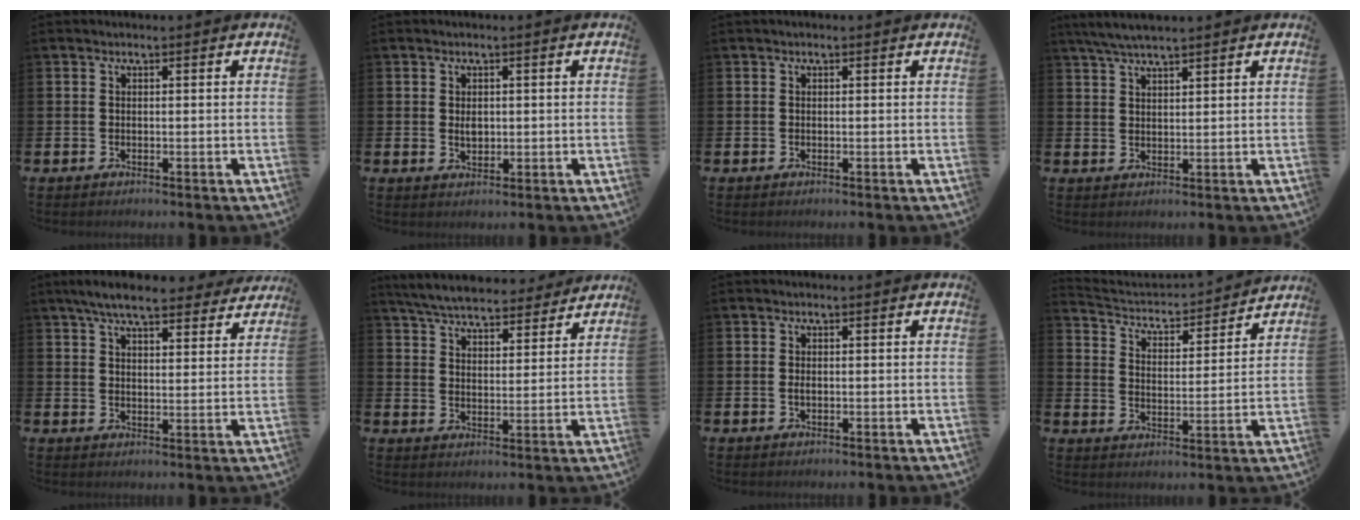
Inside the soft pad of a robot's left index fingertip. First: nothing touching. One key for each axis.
{"total": 1.6, "fx": 0.4, "fy": 1.1, "fz": 1.1, "tx": -0.004, "ty": -0.002, "tz": 0.002}
{"total": 0.0}
{"total": 4.5, "fx": 4.0, "fy": 0.6, "fz": 1.9, "tx": -0.044, "ty": -0.008, "tz": 0.073}
{"total": 7.5, "fx": 6.9, "fy": 1.5, "fz": 2.7, "tx": -0.060, "ty": -0.026, "tz": 0.122}
{"total": 6.5, "fx": 6.3, "fy": 1.2, "fz": 1.4, "tx": -0.046, "ty": -0.038, "tz": 0.110}
{"total": 0.8, "fx": 0.0, "fy": 0.4, "fz": 0.7, "tx": -0.010, "ty": 0.001, "tz": -0.003}
{"total": 3.8, "fx": 3.6, "fy": 1.3, "fz": 0.4, "tx": -0.037, "ty": -0.037, "tz": 0.053}